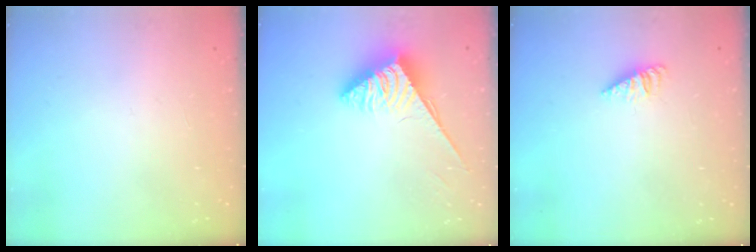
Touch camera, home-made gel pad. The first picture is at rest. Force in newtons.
{"total": 3.6, "press": 3.6, "slide": 0.6}
{"total": 1.8, "press": 1.8, "slide": 0.4}